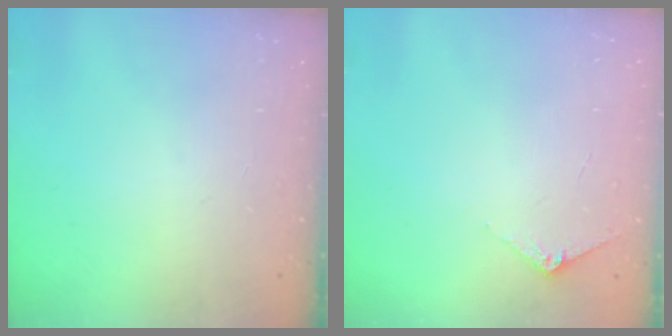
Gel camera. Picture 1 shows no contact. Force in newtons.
{"total": 3.5, "press": 3.5, "slide": 0.3}